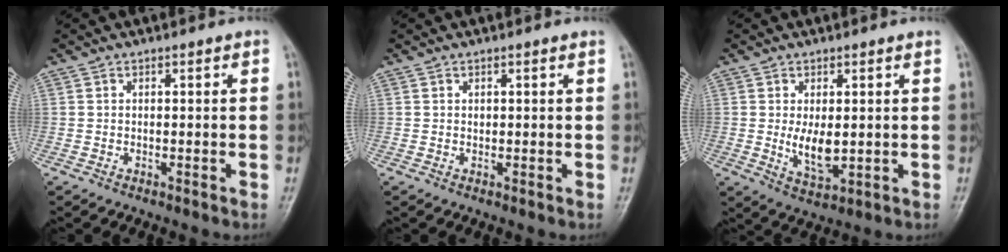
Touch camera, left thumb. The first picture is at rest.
{"total": 0.5, "force": [0.3, 0.3, 0.3], "torque": [-0.003, -0.002, 0.004]}
{"total": 5.8, "force": [0.3, 2.8, 5.1], "torque": [-0.078, -0.015, 0.017]}